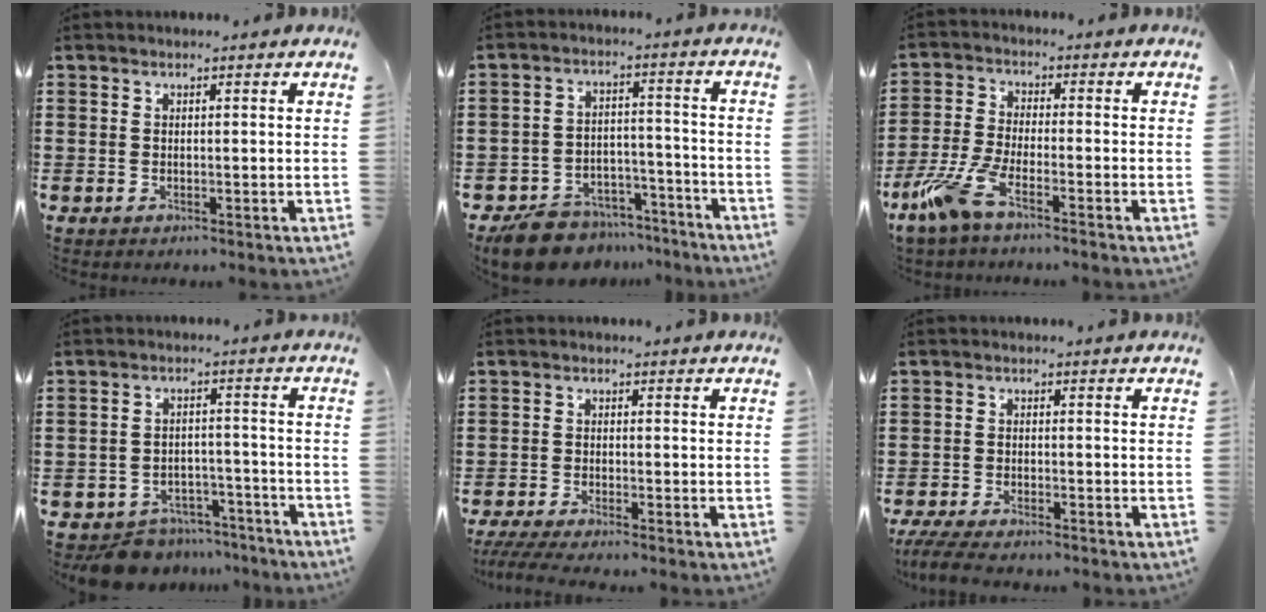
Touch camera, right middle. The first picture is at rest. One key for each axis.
{"total": 8.0, "fx": -7.7, "fy": 2.1, "fz": 1.3, "tx": -0.032, "ty": 0.026, "tz": -0.150}
{"total": 6.8, "fx": -4.6, "fy": 1.2, "fz": 4.8, "tx": -0.133, "ty": -0.020, "tz": -0.095}
{"total": 6.6, "fx": -6.4, "fy": 1.5, "fz": 0.6, "tx": -0.012, "ty": 0.017, "tz": -0.125}
{"total": 2.9, "fx": -2.6, "fy": -0.1, "fz": 1.3, "tx": -0.037, "ty": -0.012, "tz": -0.054}
{"total": 3.7, "fx": -3.5, "fy": 0.2, "fz": 1.3, "tx": -0.037, "ty": -0.010, "tz": -0.071}